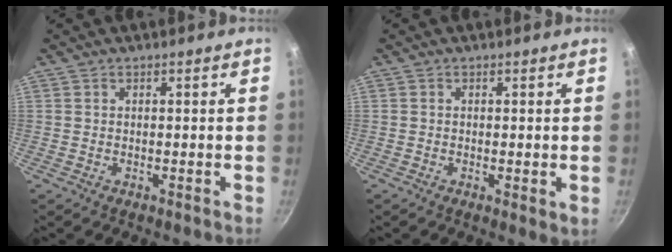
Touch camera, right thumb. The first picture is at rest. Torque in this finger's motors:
{"motor_torque": [-0.82, -0.11, -0.58, 0.05, 0.00]}